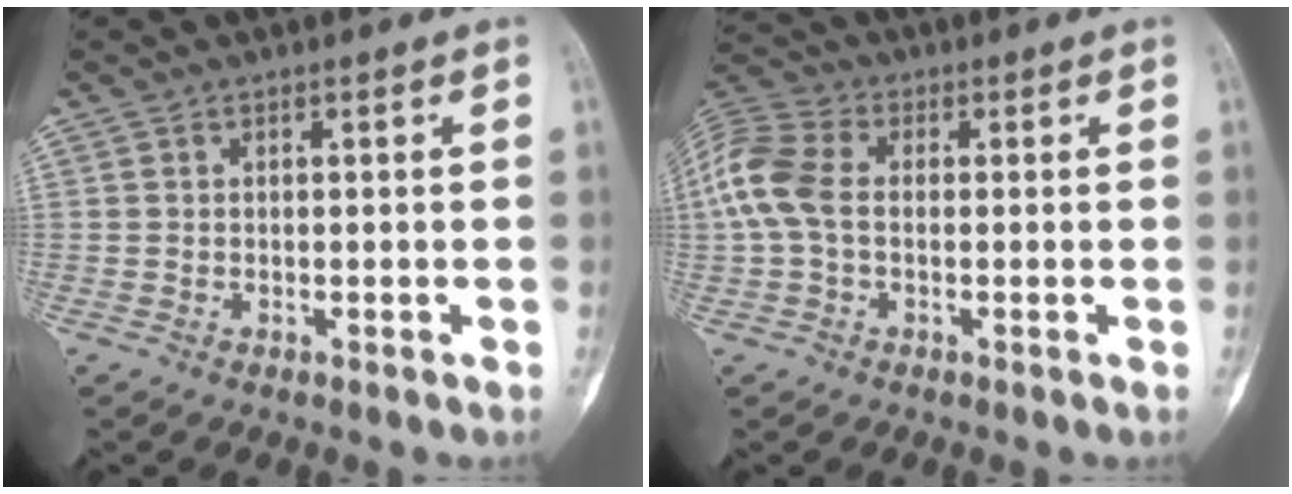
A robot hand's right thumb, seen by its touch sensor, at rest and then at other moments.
{"total": 10.0, "force": [0.0, 6.8, 7.3], "torque": [-0.164, 0.023, -0.011]}